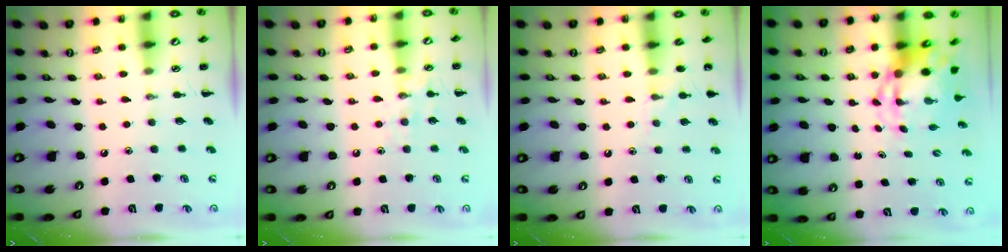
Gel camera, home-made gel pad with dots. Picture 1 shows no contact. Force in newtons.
{"total": 7.9, "press": 7.8, "slide": 1.0}
{"total": 6.5, "press": 6.2, "slide": 1.9}
{"total": 3.8, "press": 3.7, "slide": 1.0}